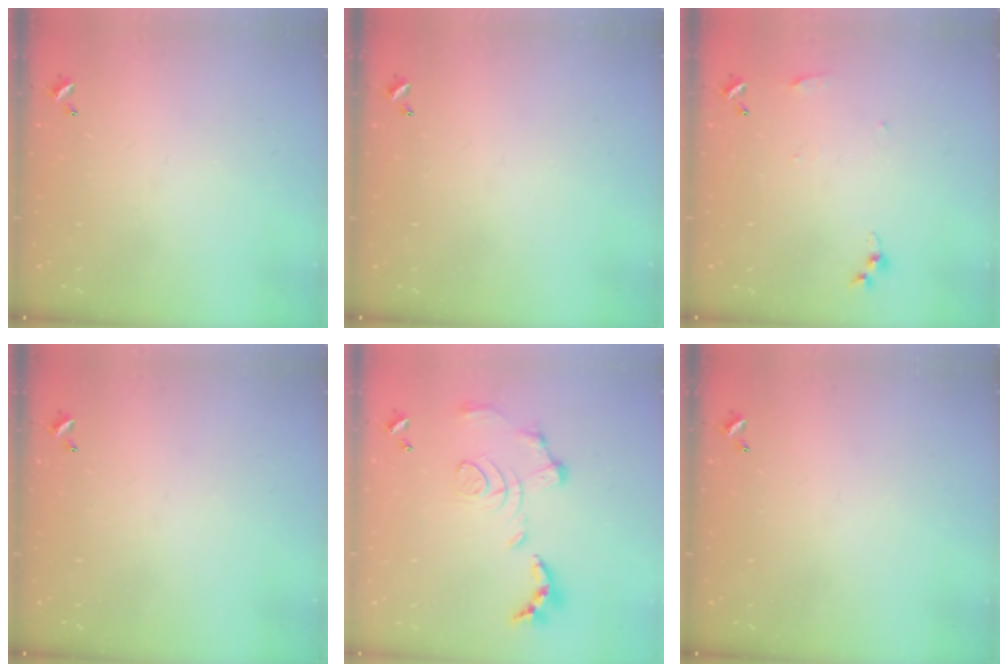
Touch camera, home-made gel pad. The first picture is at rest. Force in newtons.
{"total": 0.0}
{"total": 3.8, "press": 3.8, "slide": 0.5}
{"total": 0.0}
{"total": 1.5, "press": 0.8, "slide": 1.3}
{"total": 0.0}